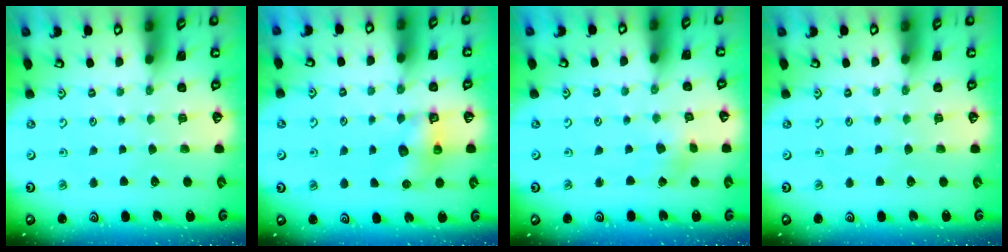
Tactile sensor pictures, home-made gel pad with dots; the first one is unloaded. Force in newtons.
{"total": 6.2, "press": 6.2, "slide": 0.2}
{"total": 2.6, "press": 2.6, "slide": 0.4}
{"total": 0.0}